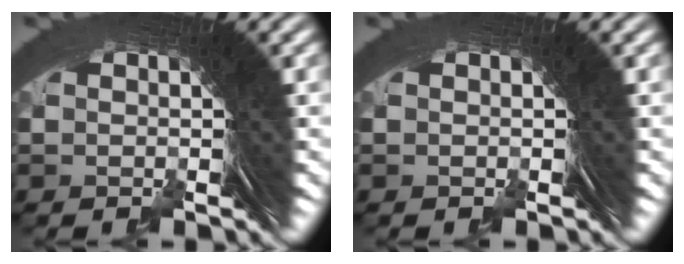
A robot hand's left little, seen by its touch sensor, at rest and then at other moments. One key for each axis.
{"total": 0.0}